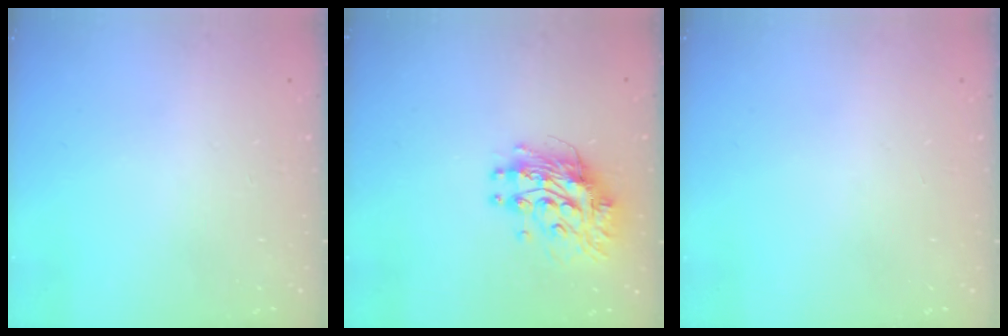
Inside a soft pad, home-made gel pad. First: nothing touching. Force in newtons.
{"total": 11.5, "press": 11.5, "slide": 1.0}
{"total": 0.0}